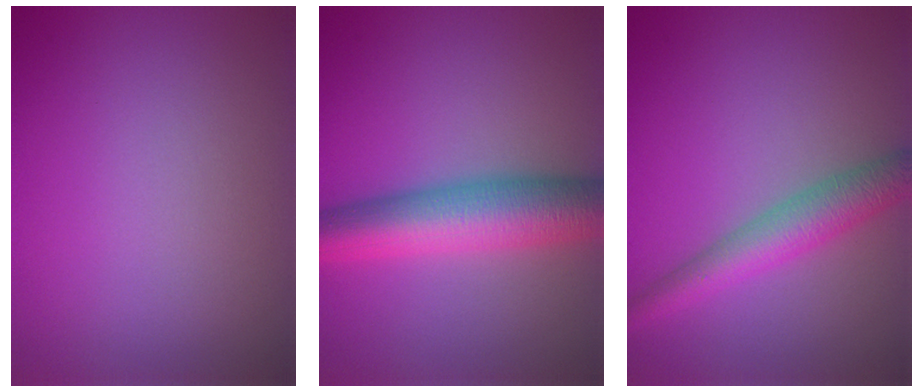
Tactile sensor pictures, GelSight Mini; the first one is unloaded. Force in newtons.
{"total": 7.8, "press": 7.8, "slide": 0.1}
{"total": 4.1, "press": 4.1, "slide": 0.1}